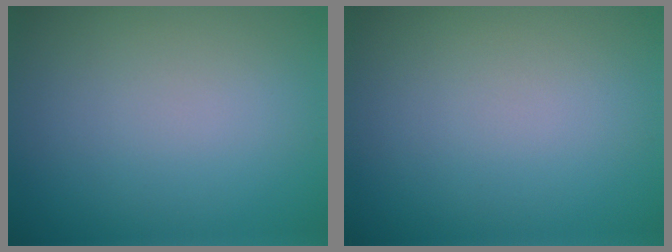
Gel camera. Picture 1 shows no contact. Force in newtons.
{"total": 0.0}